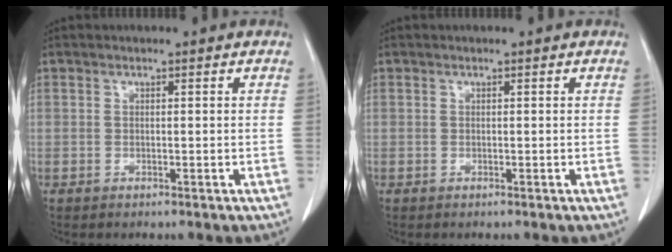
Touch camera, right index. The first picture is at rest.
{"total": 0.0}